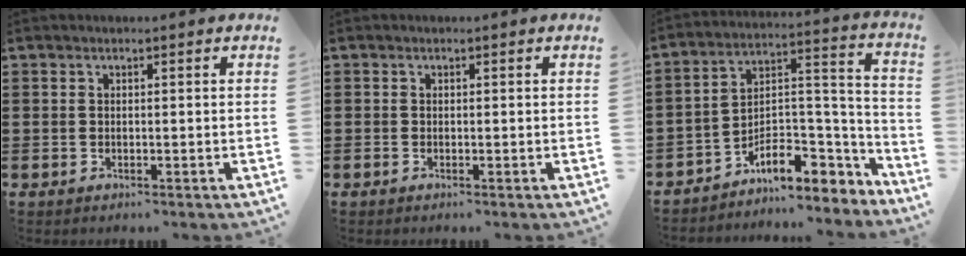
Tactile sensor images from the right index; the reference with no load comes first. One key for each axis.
{"total": 0.0}
{"total": 7.5, "fx": -5.1, "fy": 4.1, "fz": 3.6, "tx": -0.067, "ty": -0.006, "tz": -0.092}